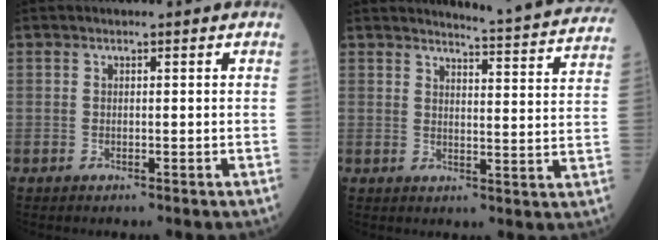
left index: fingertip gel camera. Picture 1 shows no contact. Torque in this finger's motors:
{"motor_torque": [0.36, -0.57, 0.02, 0.04]}